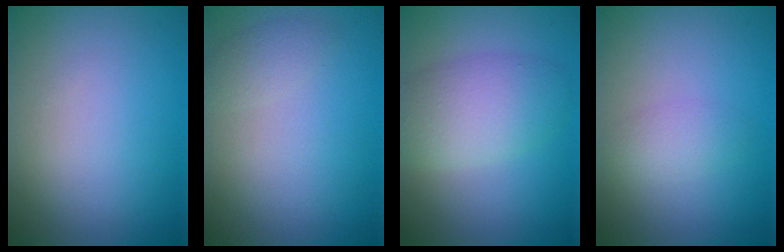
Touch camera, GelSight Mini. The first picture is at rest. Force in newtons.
{"total": 1.2, "press": 1.2, "slide": 0.1}
{"total": 4.8, "press": 4.8, "slide": 0.2}
{"total": 1.9, "press": 1.9, "slide": 0.1}